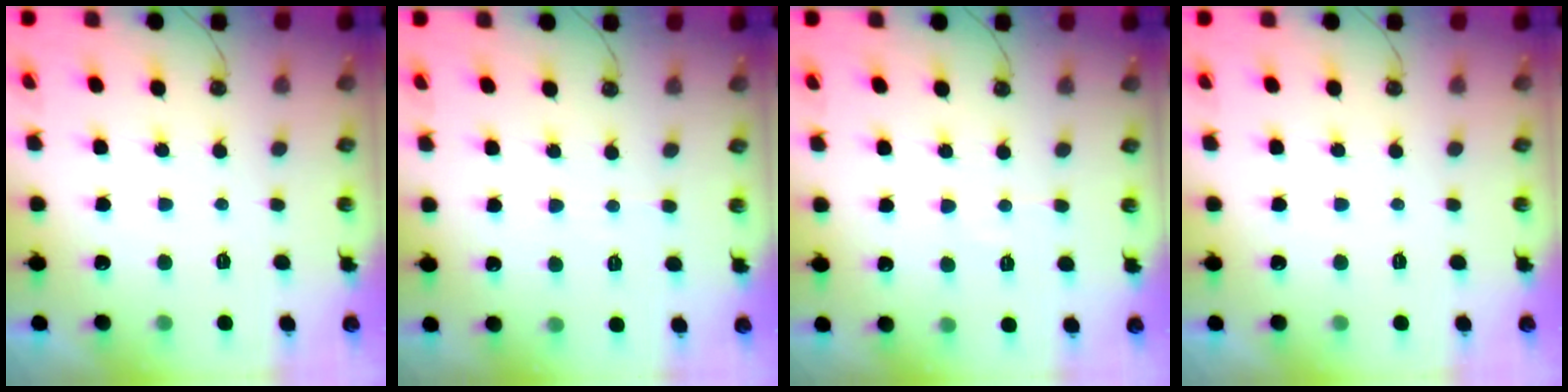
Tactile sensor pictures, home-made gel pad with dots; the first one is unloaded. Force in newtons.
{"total": 3.2, "press": 3.1, "slide": 0.7}
{"total": 5.2, "press": 5.2, "slide": 0.7}
{"total": 0.0}